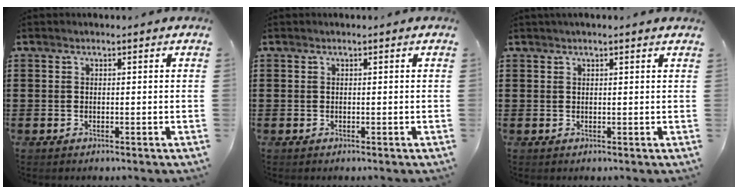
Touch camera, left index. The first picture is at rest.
{"total": 0.0}
{"total": 0.9, "force": [0.7, -0.1, 0.6], "torque": [-0.011, 0.000, 0.014]}